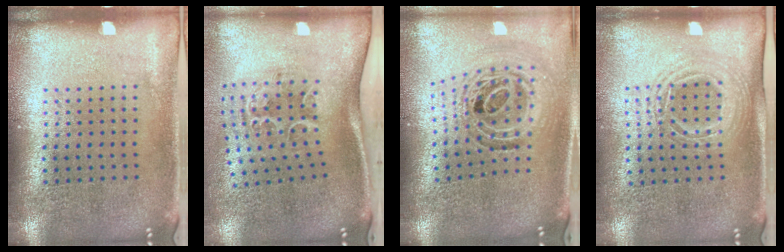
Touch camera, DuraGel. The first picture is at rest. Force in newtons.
{"total": 1.7, "press": 1.3, "slide": 1.1}
{"total": 1.2, "press": 1.1, "slide": 0.5}
{"total": 1.5, "press": 1.3, "slide": 0.8}